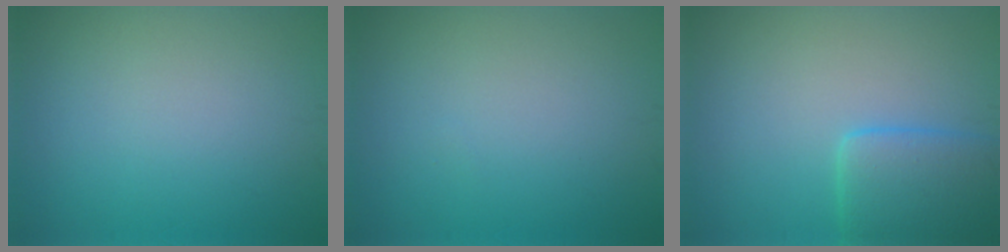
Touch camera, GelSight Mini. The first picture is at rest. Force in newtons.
{"total": 0.0}
{"total": 4.7, "press": 4.7, "slide": 0.3}